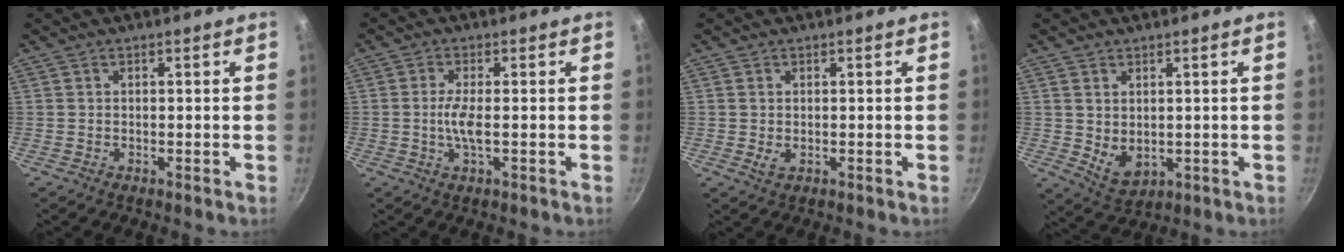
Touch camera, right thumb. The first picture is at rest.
{"total": 4.1, "force": [-0.5, 0.9, 3.9], "torque": [-0.089, 0.003, -0.012]}
{"total": 1.6, "force": [-0.1, 1.0, 1.3], "torque": [-0.025, -0.002, 0.002]}
{"total": 5.5, "force": [0.9, 3.8, 3.8], "torque": [-0.058, -0.018, 0.031]}